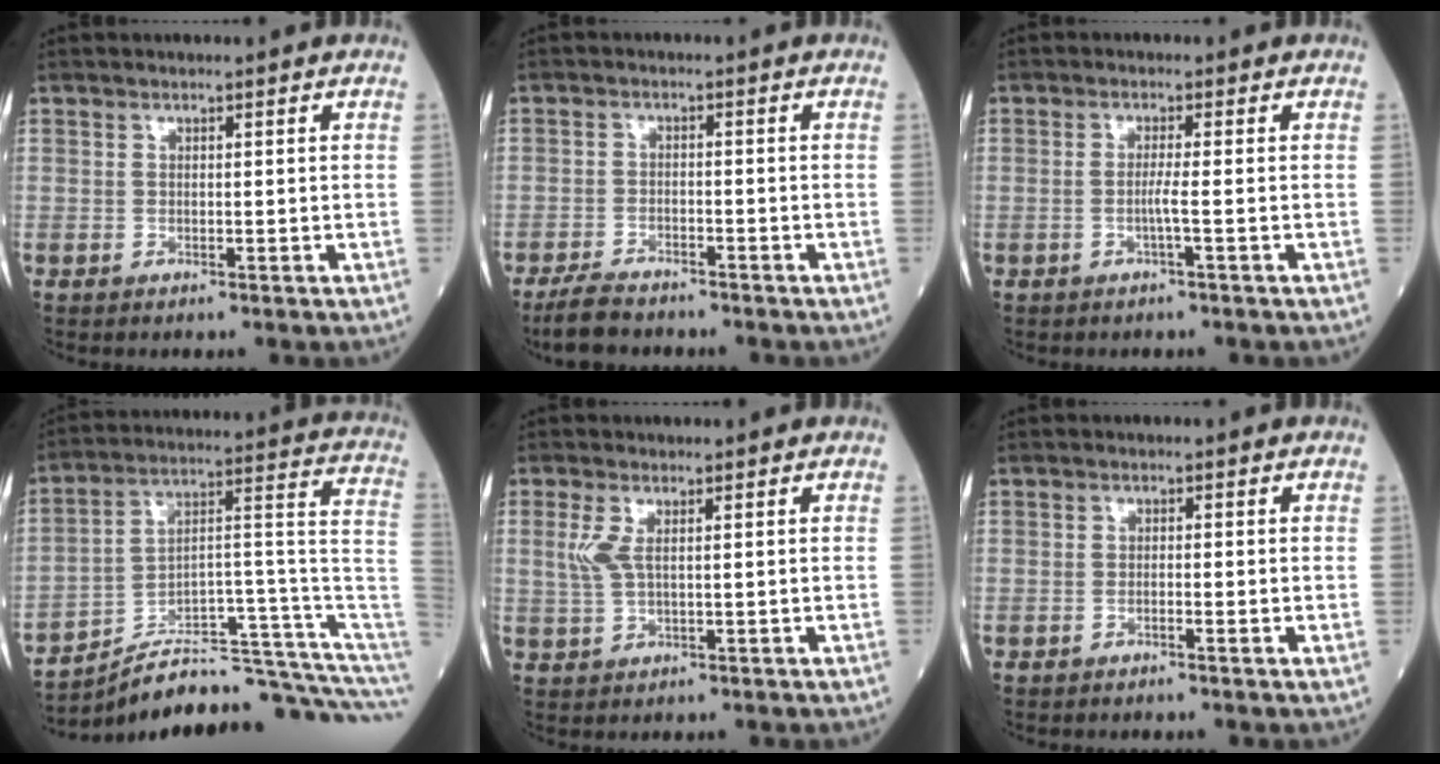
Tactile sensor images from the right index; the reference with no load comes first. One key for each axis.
{"total": 4.9, "fx": -4.3, "fy": 1.3, "fz": 1.9, "tx": -0.043, "ty": -0.010, "tz": -0.079}
{"total": 2.0, "fx": -0.6, "fy": -0.5, "fz": 1.8, "tx": -0.036, "ty": -0.001, "tz": -0.015}
{"total": 20.0, "fx": -18.2, "fy": -0.5, "fz": 8.4, "tx": -0.072, "ty": 0.064, "tz": -0.271}
{"total": 3.0, "fx": 0.8, "fy": 0.9, "fz": 2.7, "tx": -0.074, "ty": 0.003, "tz": 0.022}
{"total": 0.9, "fx": -0.5, "fy": -0.1, "fz": 0.7, "tx": -0.013, "ty": 0.001, "tz": -0.010}